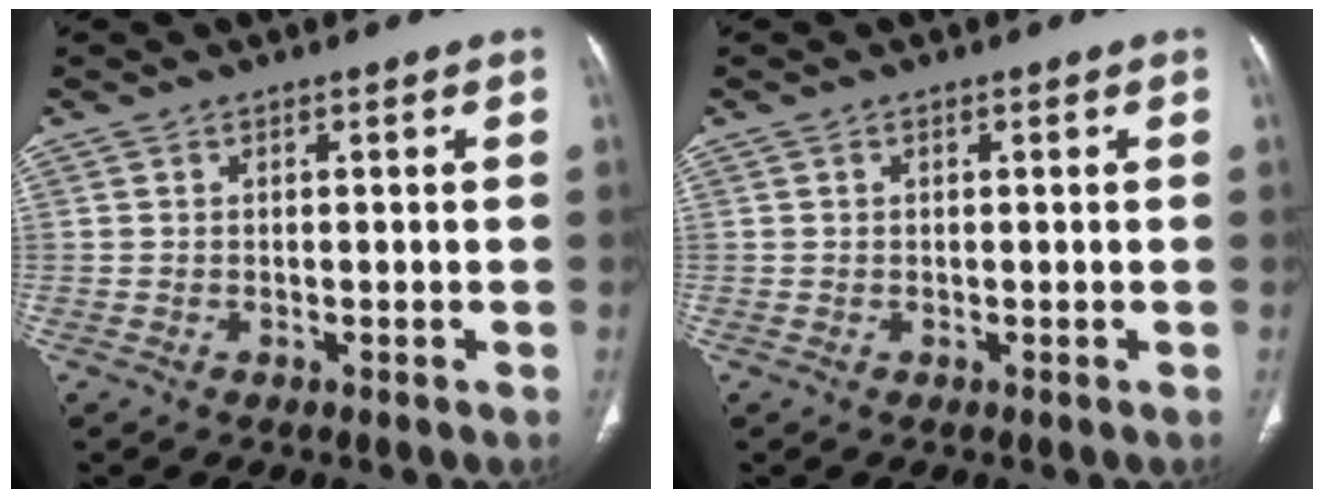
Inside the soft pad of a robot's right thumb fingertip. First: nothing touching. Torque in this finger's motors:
{"motor_torque": [-0.37, 0.20, -0.42, 0.31, 0.03]}